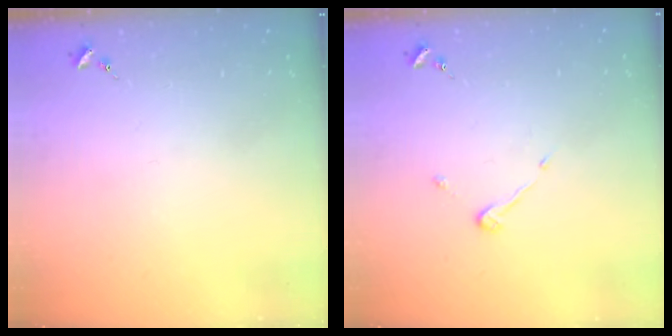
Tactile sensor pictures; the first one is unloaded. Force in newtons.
{"total": 3.6, "press": 3.6, "slide": 0.2}